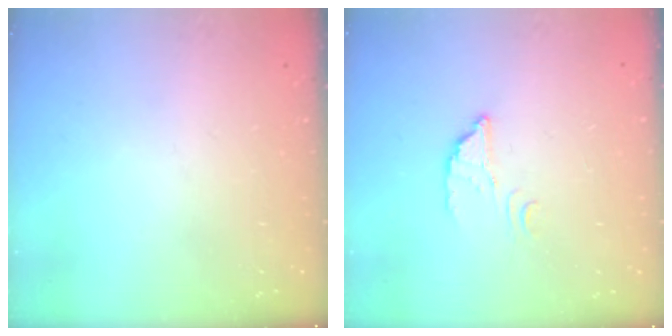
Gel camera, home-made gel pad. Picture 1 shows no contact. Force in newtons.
{"total": 3.0, "press": 3.0, "slide": 0.2}